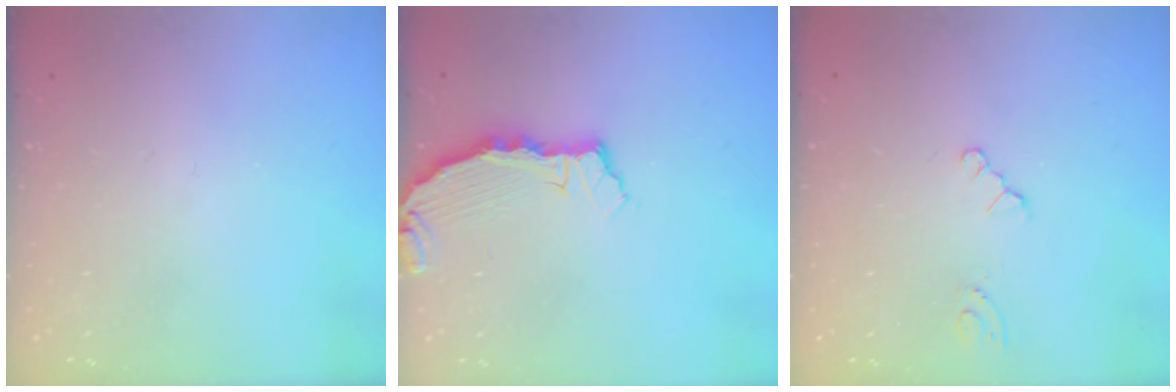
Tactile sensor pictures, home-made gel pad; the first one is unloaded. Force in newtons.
{"total": 4.7, "press": 4.7, "slide": 0.1}
{"total": 0.0}